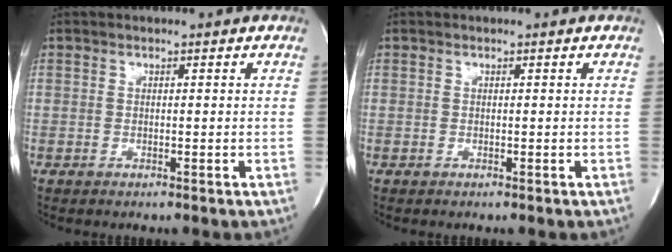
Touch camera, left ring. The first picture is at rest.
{"total": 0.0}